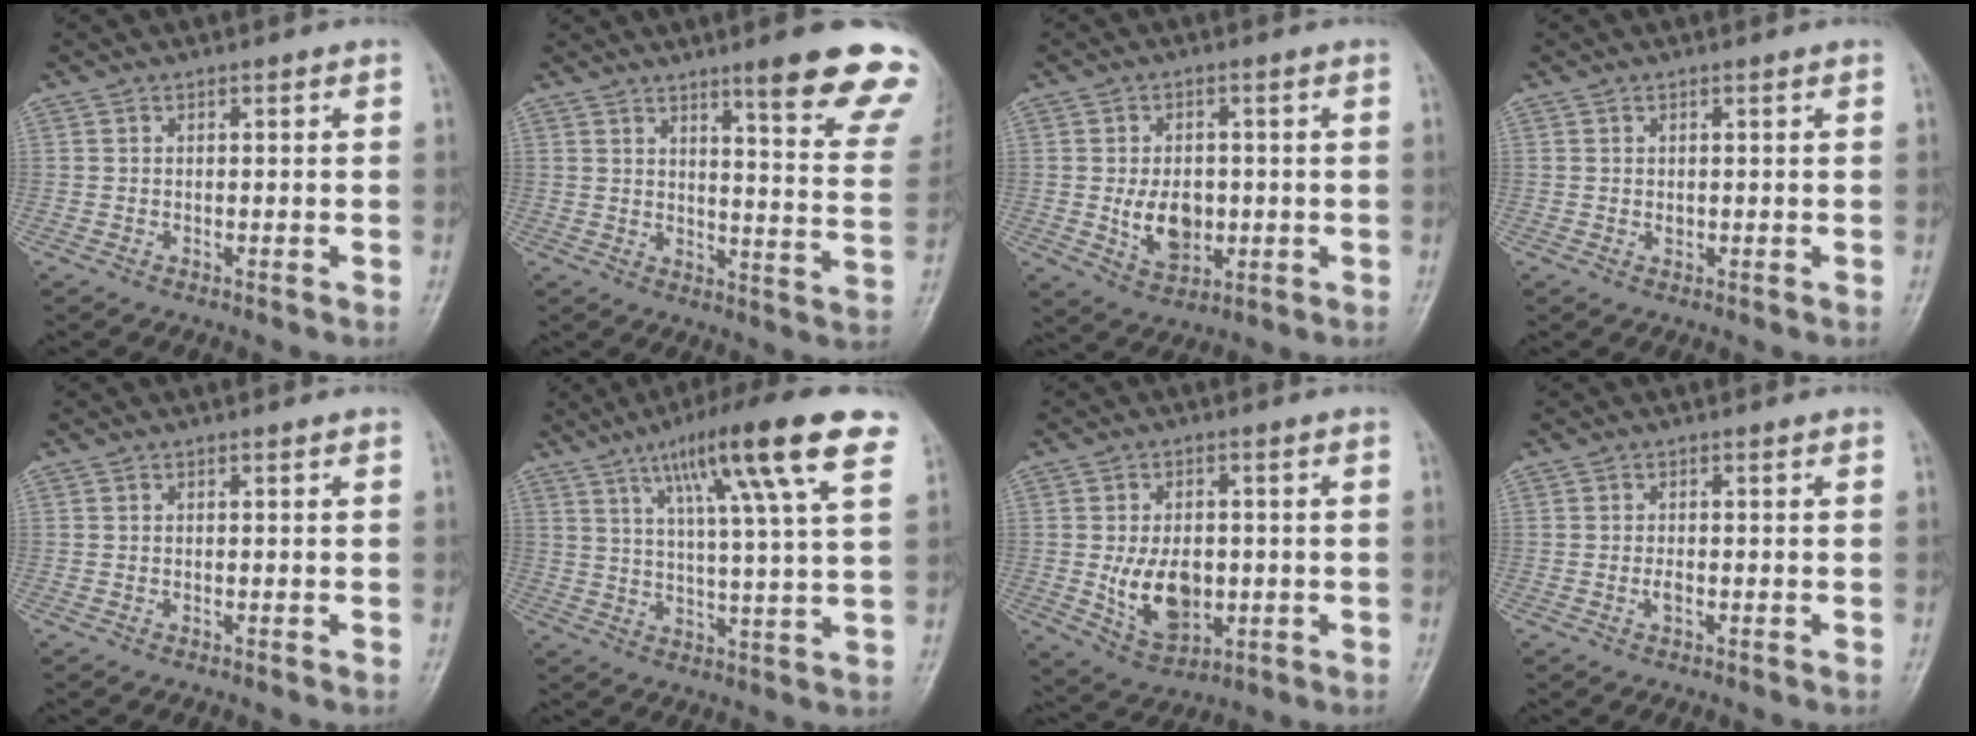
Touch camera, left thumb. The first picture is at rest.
{"total": 17.8, "force": [12.3, 2.1, 12.8], "torque": [-0.132, -0.065, 0.151]}
{"total": 7.7, "force": [-0.5, 5.3, 5.5], "torque": [-0.071, -0.007, 0.001]}
{"total": 0.8, "force": [0.3, 0.5, 0.6], "torque": [-0.007, -0.002, 0.006]}
{"total": 0.0}
{"total": 17.5, "force": [9.2, 1.8, 14.8], "torque": [-0.226, -0.019, 0.136]}
{"total": 9.8, "force": [-0.8, 6.4, 7.4], "torque": [-0.106, -0.008, 0.001]}
{"total": 1.2, "force": [-0.2, 0.5, 1.1], "torque": [-0.019, 0.002, -0.001]}